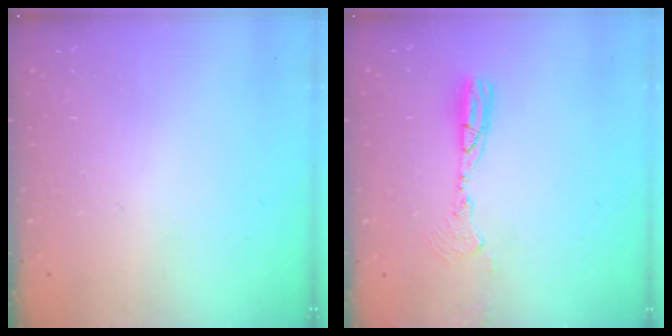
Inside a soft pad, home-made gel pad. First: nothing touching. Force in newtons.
{"total": 9.2, "press": 9.0, "slide": 2.2}